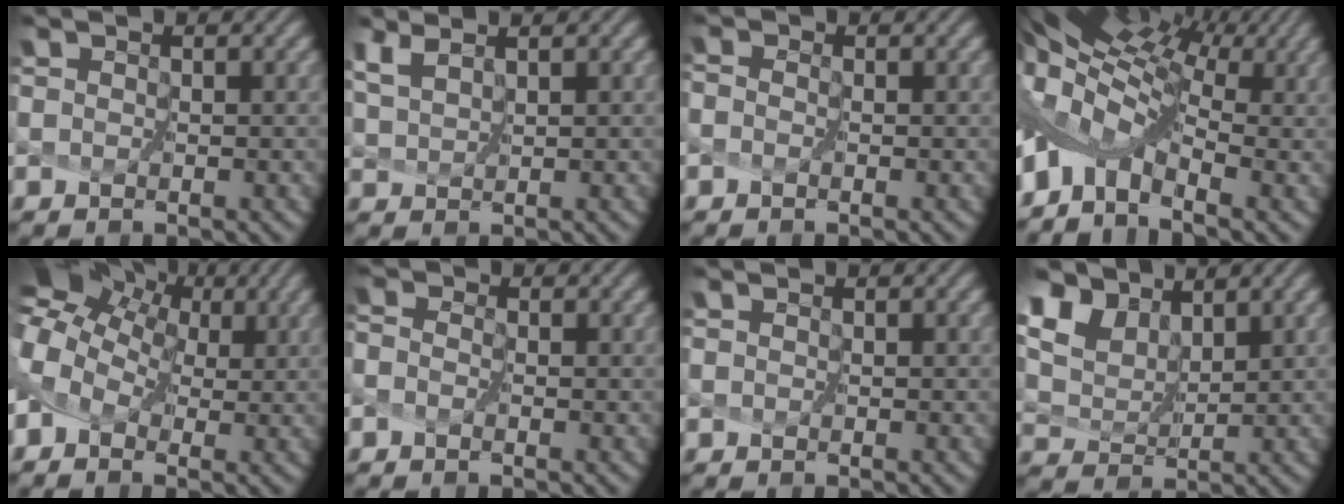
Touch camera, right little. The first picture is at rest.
{"total": 1.5, "force": [1.4, -0.3, 0.1], "torque": [-0.019, 0.001, 0.046]}
{"total": 0.7, "force": [-0.6, 0.2, 0.2], "torque": [-0.007, 0.001, -0.008]}
{"total": 9.4, "force": [0.9, 5.3, 7.7], "torque": [-0.168, 0.008, 0.024]}
{"total": 9.7, "force": [3.7, 6.8, 5.8], "torque": [-0.124, 0.043, 0.049]}
{"total": 1.0, "force": [-0.7, 0.4, 0.5], "torque": [-0.015, 0.001, -0.011]}
{"total": 0.0}
{"total": 8.5, "force": [6.2, 4.6, 3.7], "torque": [-0.134, 0.014, 0.124]}